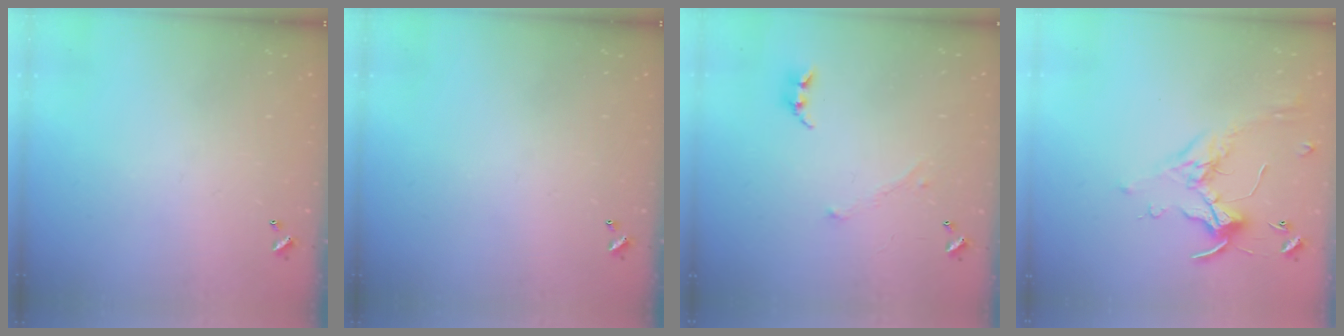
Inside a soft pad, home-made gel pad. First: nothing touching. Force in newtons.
{"total": 0.0}
{"total": 1.0, "press": 0.9, "slide": 0.4}
{"total": 0.6, "press": 0.5, "slide": 0.3}